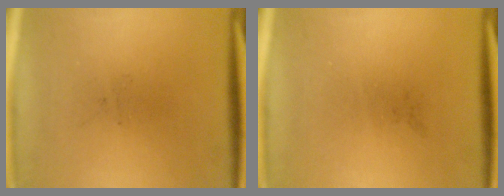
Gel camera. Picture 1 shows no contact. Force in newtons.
{"total": 0.0}